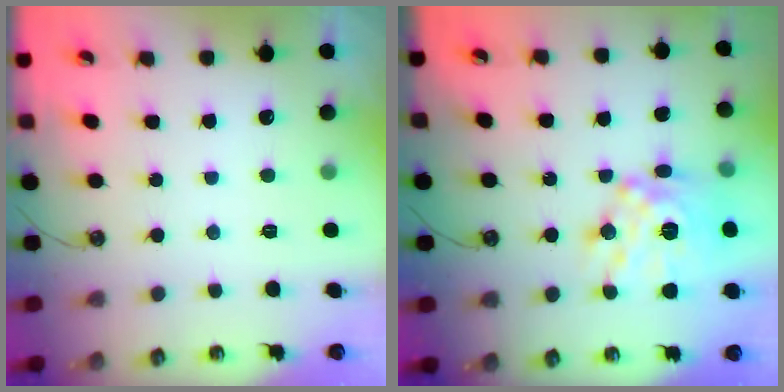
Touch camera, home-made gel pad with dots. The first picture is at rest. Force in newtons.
{"total": 16.4, "press": 16.3, "slide": 1.8}